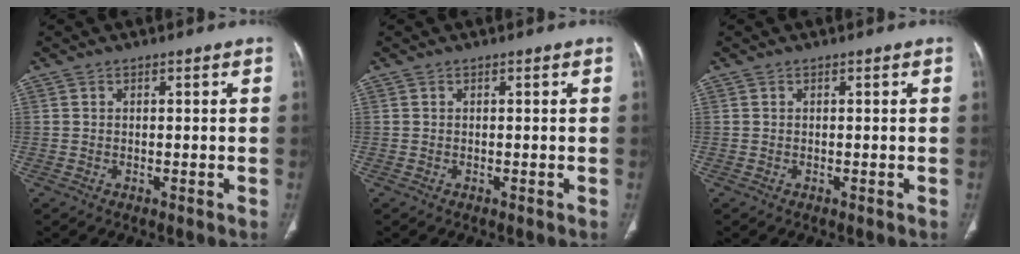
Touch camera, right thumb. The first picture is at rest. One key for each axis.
{"total": 0.0}
{"total": 0.0}